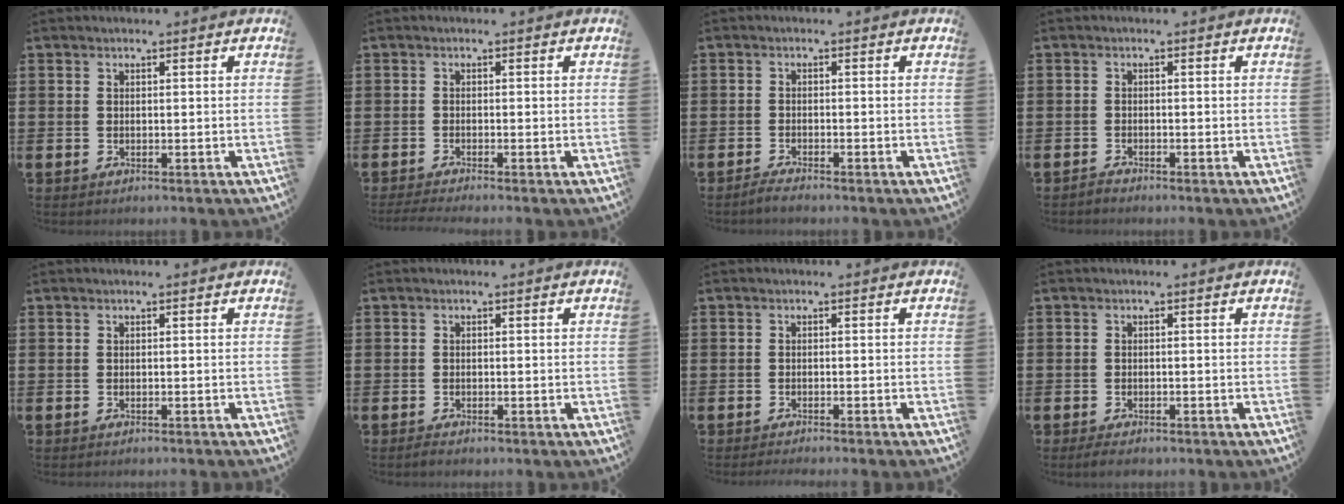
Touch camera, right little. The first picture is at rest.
{"total": 0.8, "force": [-0.6, 0.0, 0.6], "torque": [-0.009, 0.001, -0.010]}
{"total": 1.2, "force": [-1.1, 0.0, 0.5], "torque": [-0.010, -0.001, -0.022]}
{"total": 0.9, "force": [-0.9, 0.0, 0.0], "torque": [-0.004, -0.002, -0.018]}
{"total": 0.0}
{"total": 0.6, "force": [-0.5, 0.2, 0.3], "torque": [-0.008, -0.002, -0.010]}
{"total": 0.8, "force": [-0.8, -0.2, 0.2], "torque": [-0.001, -0.002, -0.015]}
{"total": 1.0, "force": [-0.8, 0.3, 0.6], "torque": [-0.012, 0.000, -0.017]}